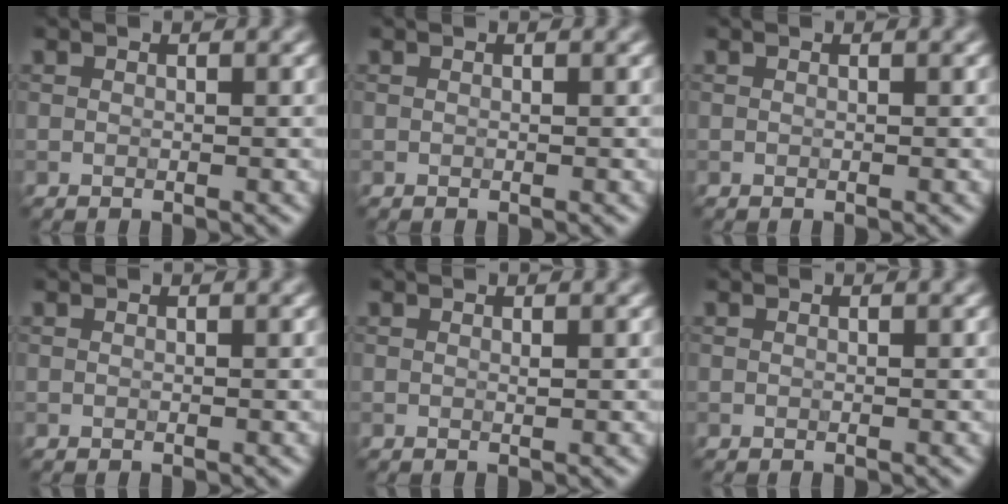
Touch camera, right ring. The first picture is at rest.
{"total": 0.0}
{"total": 0.0}
{"total": 0.0}
{"total": 0.0}
{"total": 0.0}